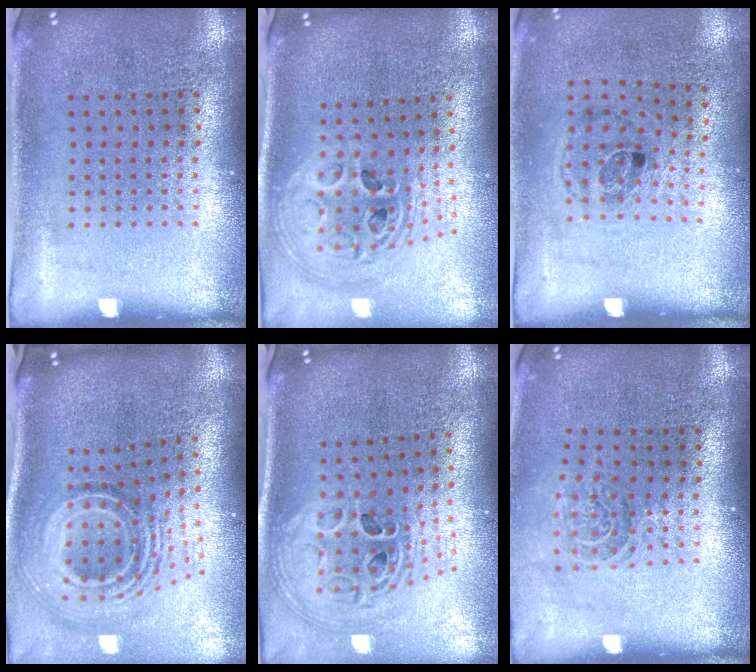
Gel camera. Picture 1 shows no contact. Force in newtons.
{"total": 2.5, "press": 1.8, "slide": 1.7}
{"total": 1.1, "press": 0.7, "slide": 0.9}
{"total": 2.6, "press": 1.7, "slide": 2.0}
{"total": 2.0, "press": 1.6, "slide": 1.2}
{"total": 1.5, "press": 1.2, "slide": 1.0}